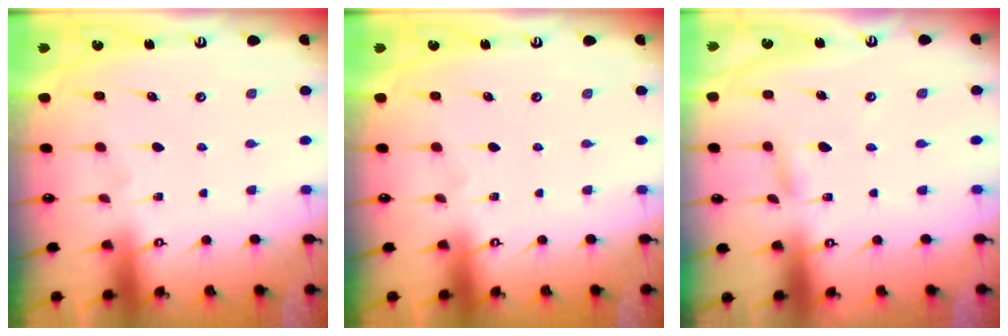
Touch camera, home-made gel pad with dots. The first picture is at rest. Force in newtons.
{"total": 0.0}
{"total": 2.3, "press": 2.3, "slide": 0.1}